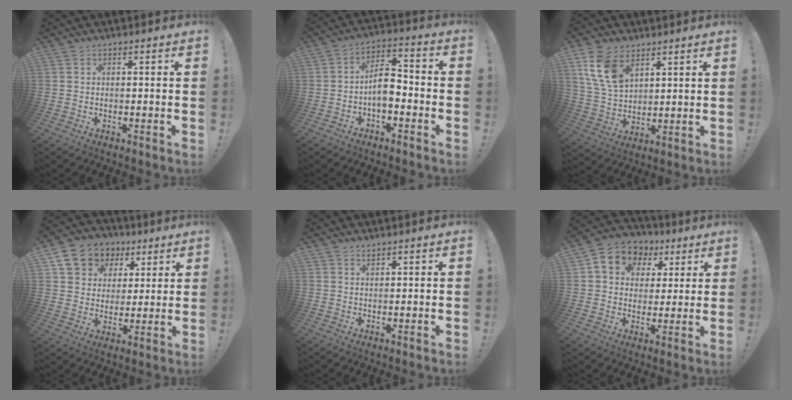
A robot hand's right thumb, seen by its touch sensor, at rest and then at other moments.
{"total": 8.8, "force": [-2.6, 5.0, 6.8], "torque": [-0.119, 0.018, -0.048]}
{"total": 12.8, "force": [6.7, 8.3, 7.0], "torque": [-0.139, -0.020, 0.136]}
{"total": 11.9, "force": [5.9, 9.5, 4.1], "torque": [-0.056, -0.036, 0.119]}
{"total": 1.1, "force": [0.9, 0.1, 0.5], "torque": [-0.008, -0.002, 0.017]}
{"total": 10.5, "force": [4.3, 8.6, 4.2], "torque": [-0.060, -0.018, 0.085]}